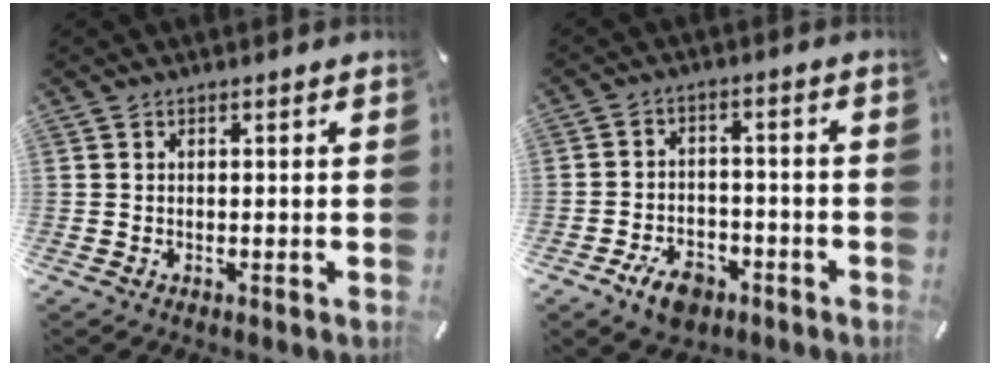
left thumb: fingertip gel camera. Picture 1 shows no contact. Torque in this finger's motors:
{"motor_torque": [0.15, 0.33, 0.01, 0.12, 0.01]}